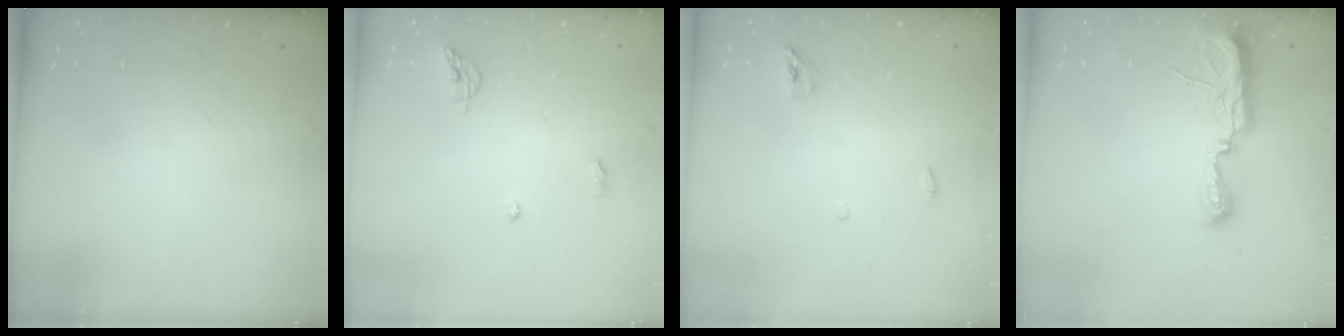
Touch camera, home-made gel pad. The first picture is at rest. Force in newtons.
{"total": 6.5, "press": 6.5, "slide": 0.5}
{"total": 3.8, "press": 3.6, "slide": 1.3}
{"total": 9.8, "press": 8.8, "slide": 4.4}